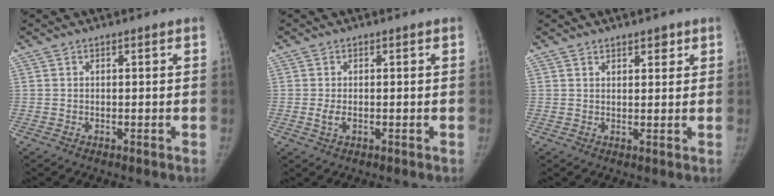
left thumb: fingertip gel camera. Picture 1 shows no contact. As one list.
[{"total": 1.9, "force": [-0.3, 1.0, 1.6], "torque": [-0.037, -0.005, -0.007]}, {"total": 2.5, "force": [1.8, 1.2, 1.3], "torque": [-0.004, -0.009, 0.025]}]